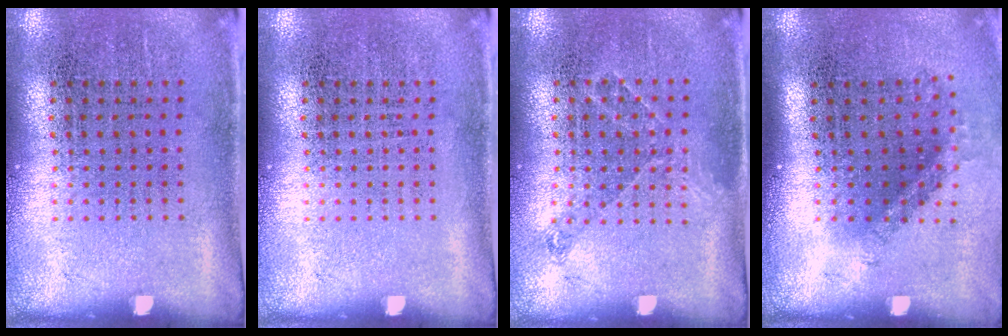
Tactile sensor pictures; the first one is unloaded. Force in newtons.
{"total": 0.0}
{"total": 0.9, "press": 0.7, "slide": 0.5}
{"total": 1.3, "press": 0.9, "slide": 0.9}